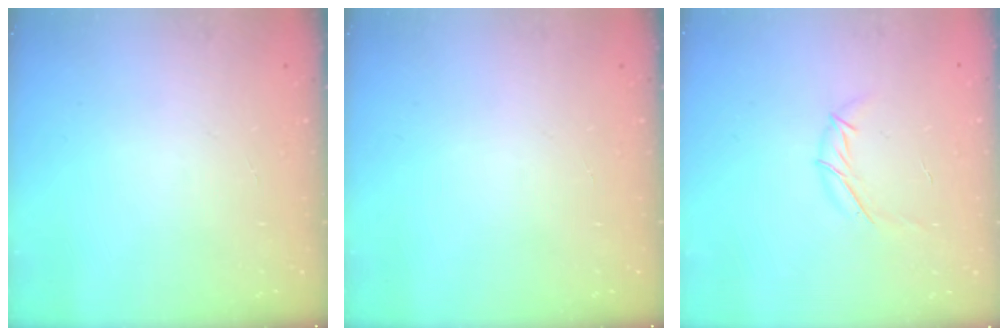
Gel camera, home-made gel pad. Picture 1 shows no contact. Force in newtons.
{"total": 0.0}
{"total": 5.6, "press": 5.6, "slide": 0.8}